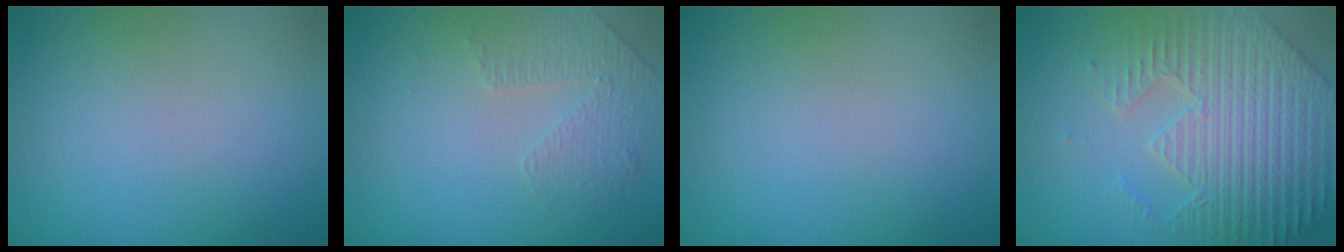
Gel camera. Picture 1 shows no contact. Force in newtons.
{"total": 1.6, "press": 1.2, "slide": 1.1}
{"total": 0.0}
{"total": 7.1, "press": 5.5, "slide": 4.5}